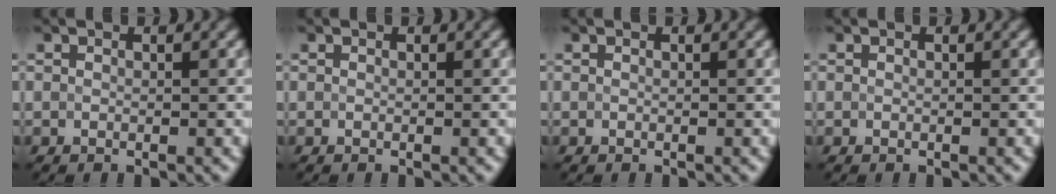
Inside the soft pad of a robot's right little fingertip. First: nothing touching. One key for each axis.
{"total": 0.0}
{"total": 0.0}
{"total": 0.0}